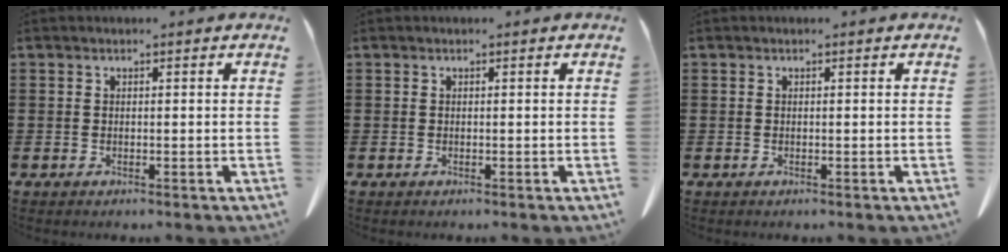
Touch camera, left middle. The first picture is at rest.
{"total": 0.0}
{"total": 0.0}